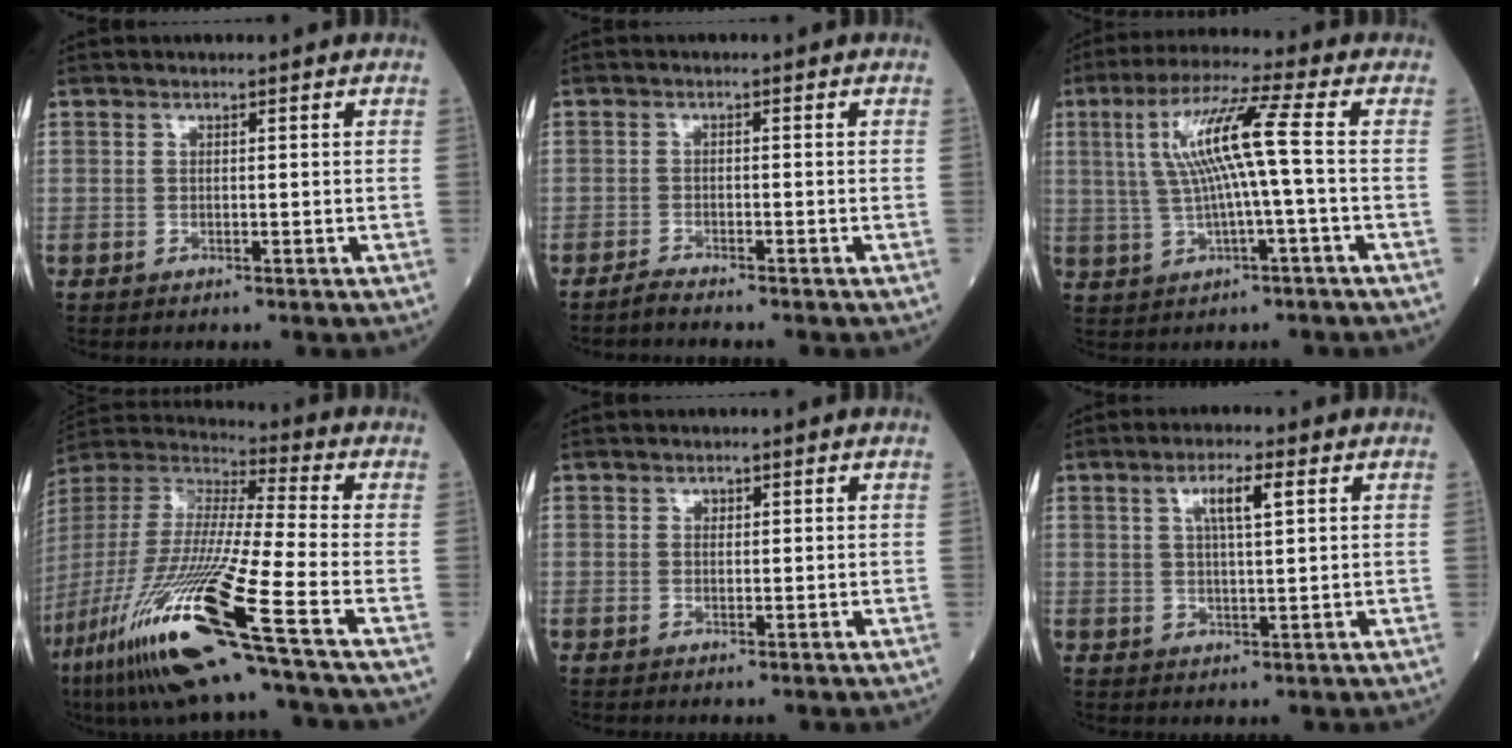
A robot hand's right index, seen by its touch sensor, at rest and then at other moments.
{"total": 1.9, "force": [-1.8, -0.2, 0.5], "torque": [-0.015, -0.003, -0.033]}
{"total": 9.8, "force": [0.8, -0.5, 9.7], "torque": [-0.188, 0.020, 0.018]}
{"total": 25.0, "force": [-13.8, -0.3, 20.9], "torque": [-0.454, -0.069, -0.266]}
{"total": 0.7, "force": [0.3, 0.6, 0.2], "torque": [0.001, -0.001, 0.004]}
{"total": 4.8, "force": [1.9, 0.6, 4.4], "torque": [-0.081, 0.004, 0.033]}